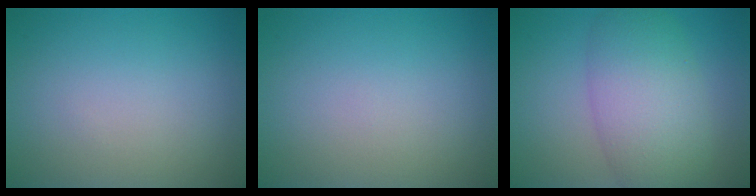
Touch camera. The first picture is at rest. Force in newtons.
{"total": 0.0}
{"total": 6.9, "press": 6.9, "slide": 0.5}